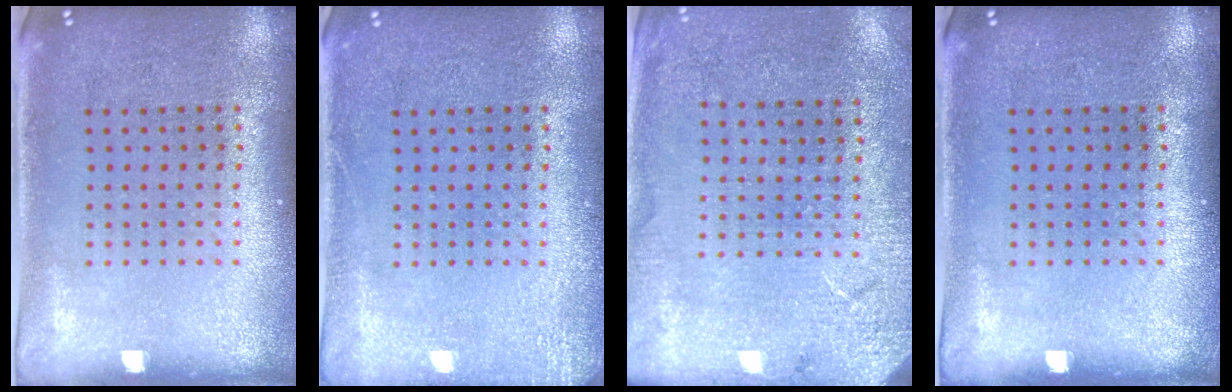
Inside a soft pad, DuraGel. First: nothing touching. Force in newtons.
{"total": 1.9, "press": 1.9, "slide": 0.3}
{"total": 2.7, "press": 2.6, "slide": 0.4}
{"total": 0.0}